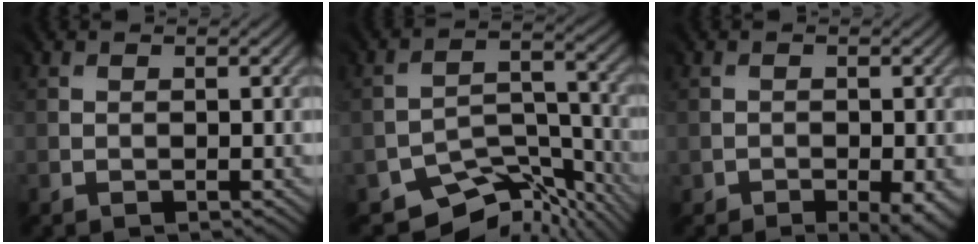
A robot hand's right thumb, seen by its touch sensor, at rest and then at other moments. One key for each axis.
{"total": 8.7, "fx": -7.4, "fy": 3.8, "fz": 2.6, "tx": -0.028, "ty": -0.015, "tz": -0.122}
{"total": 3.6, "fx": -1.8, "fy": 1.4, "fz": 2.8, "tx": -0.041, "ty": -0.010, "tz": -0.022}